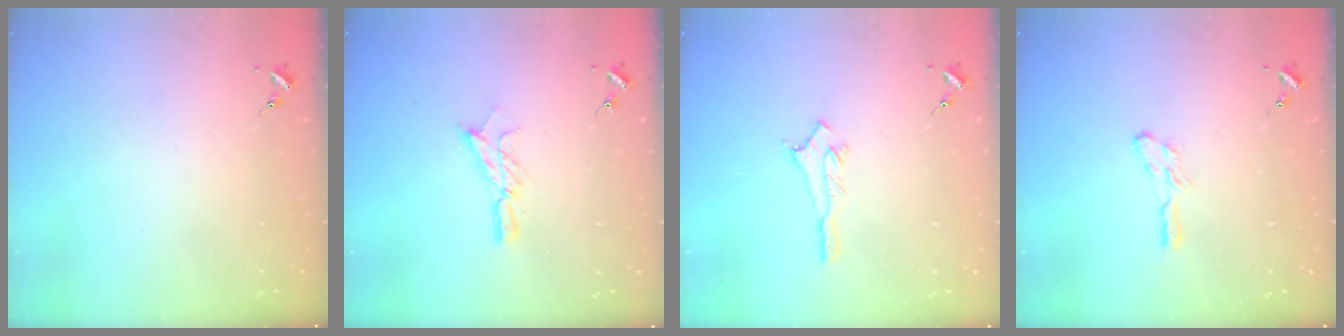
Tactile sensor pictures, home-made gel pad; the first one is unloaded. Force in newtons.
{"total": 10.1, "press": 10.1, "slide": 0.6}
{"total": 3.0, "press": 2.9, "slide": 0.3}
{"total": 4.7, "press": 4.7, "slide": 0.3}